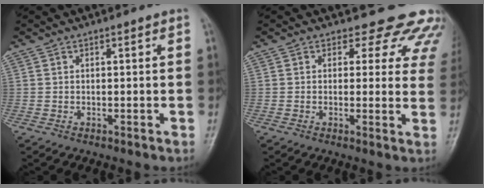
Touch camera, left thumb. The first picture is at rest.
{"total": 11.6, "force": [9.7, 6.0, 2.3], "torque": [0.032, -0.043, 0.076]}